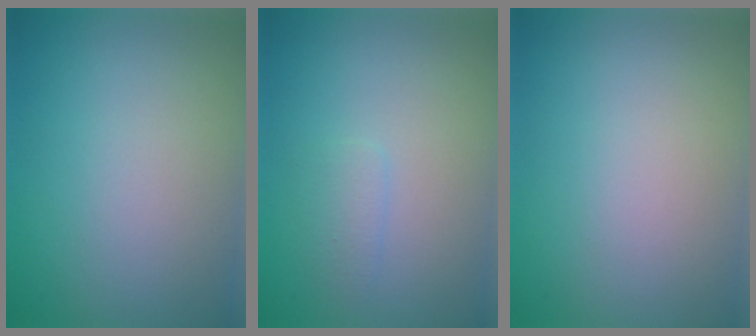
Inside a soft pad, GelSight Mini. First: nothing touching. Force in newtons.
{"total": 1.1, "press": 1.1, "slide": 0.1}
{"total": 0.0}